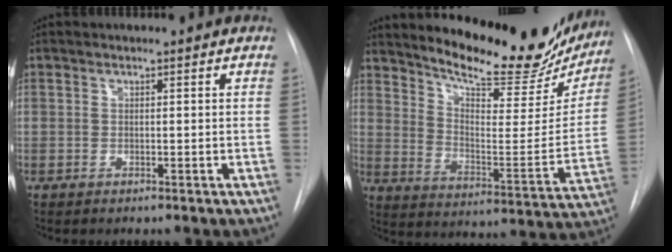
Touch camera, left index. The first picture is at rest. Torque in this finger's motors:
{"motor_torque": [0.88, -1.26, 0.40, 0.07]}